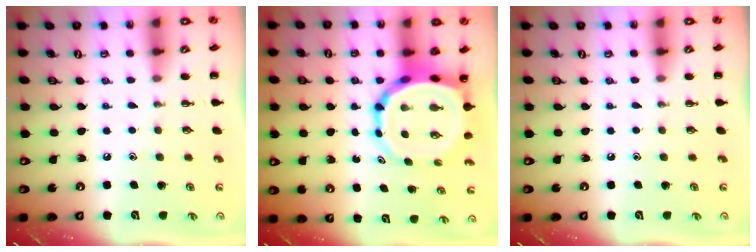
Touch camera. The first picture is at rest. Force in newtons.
{"total": 9.4, "press": 8.8, "slide": 3.1}
{"total": 0.0}